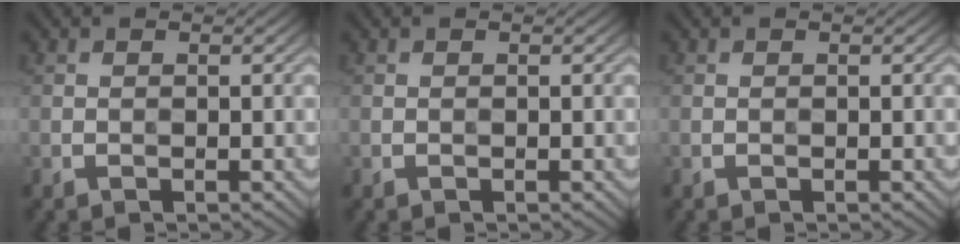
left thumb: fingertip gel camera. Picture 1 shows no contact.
{"total": 0.0}
{"total": 0.0}